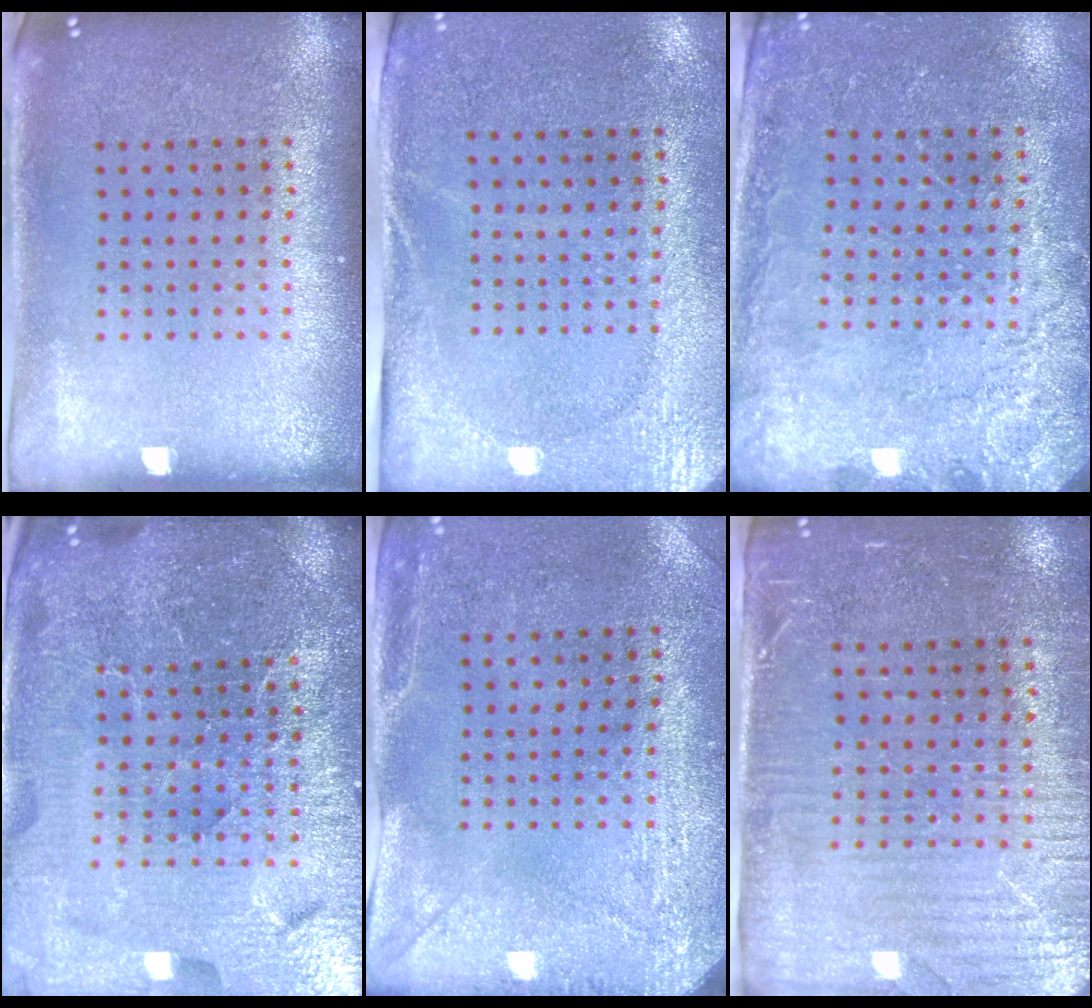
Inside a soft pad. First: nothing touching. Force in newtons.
{"total": 2.8, "press": 2.3, "slide": 1.6}
{"total": 2.5, "press": 2.4, "slide": 0.9}
{"total": 6.0, "press": 5.3, "slide": 2.7}
{"total": 3.0, "press": 2.4, "slide": 1.8}
{"total": 3.5, "press": 3.1, "slide": 1.5}